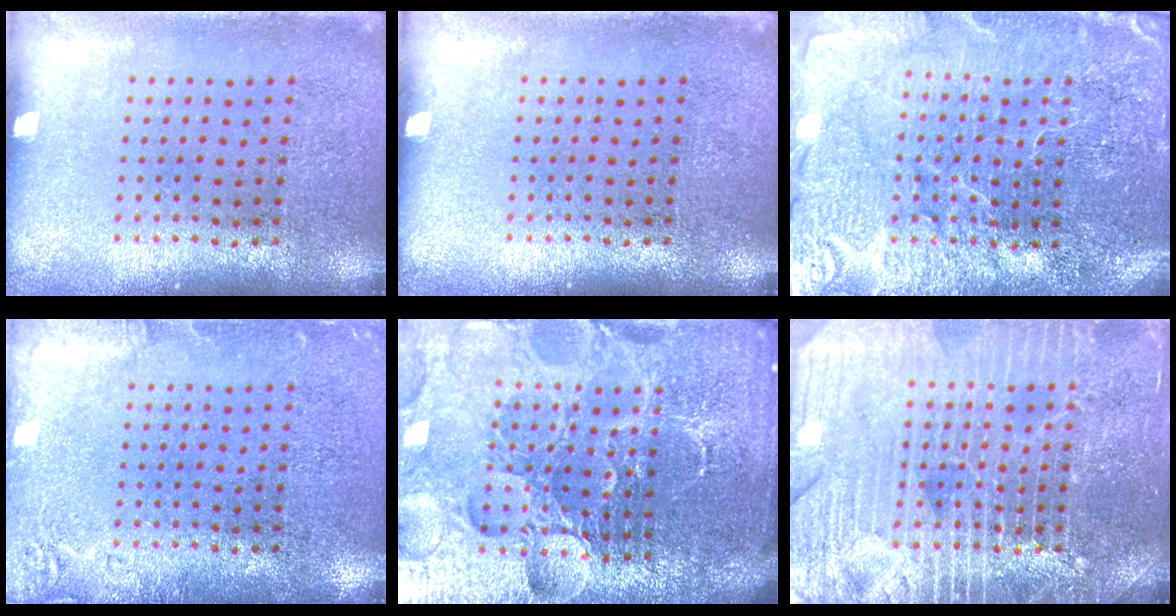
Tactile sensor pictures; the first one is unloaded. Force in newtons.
{"total": 0.0}
{"total": 4.2, "press": 4.0, "slide": 1.1}
{"total": 1.9, "press": 1.8, "slide": 0.3}
{"total": 6.8, "press": 6.0, "slide": 3.2}
{"total": 7.1, "press": 7.0, "slide": 0.9}